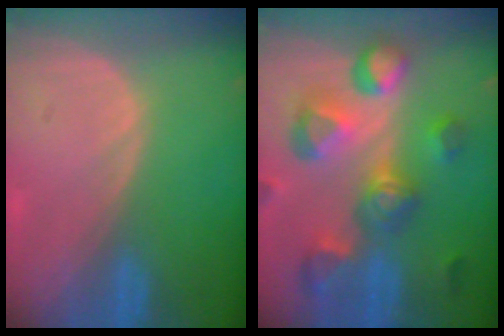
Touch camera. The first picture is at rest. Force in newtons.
{"total": 11.2, "press": 10.0, "slide": 5.0}